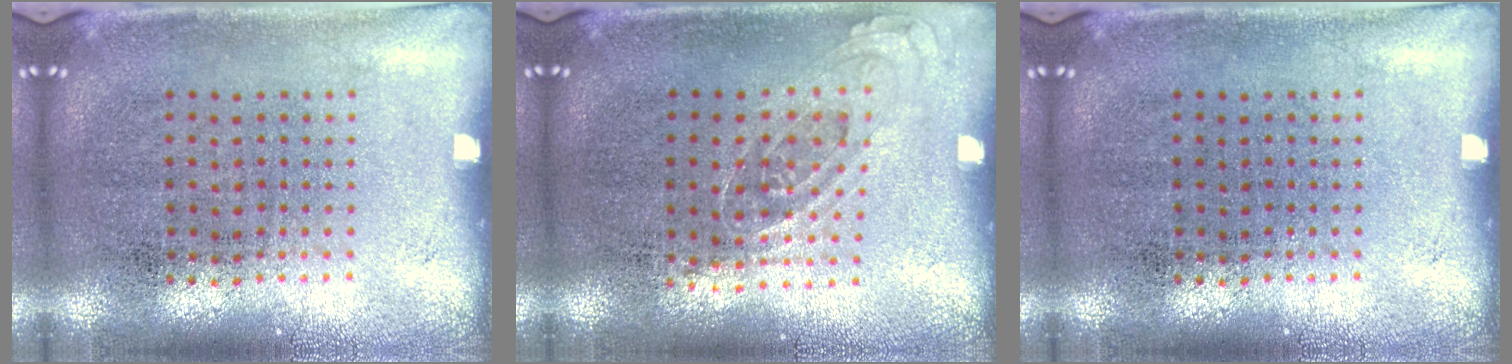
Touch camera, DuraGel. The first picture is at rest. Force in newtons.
{"total": 0.8, "press": 0.7, "slide": 0.5}
{"total": 0.0}